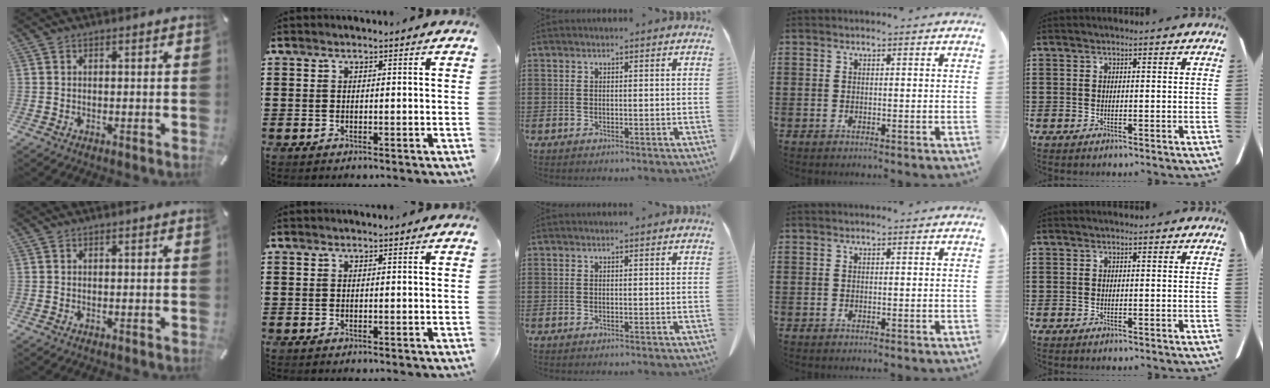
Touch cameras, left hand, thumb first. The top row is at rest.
{}